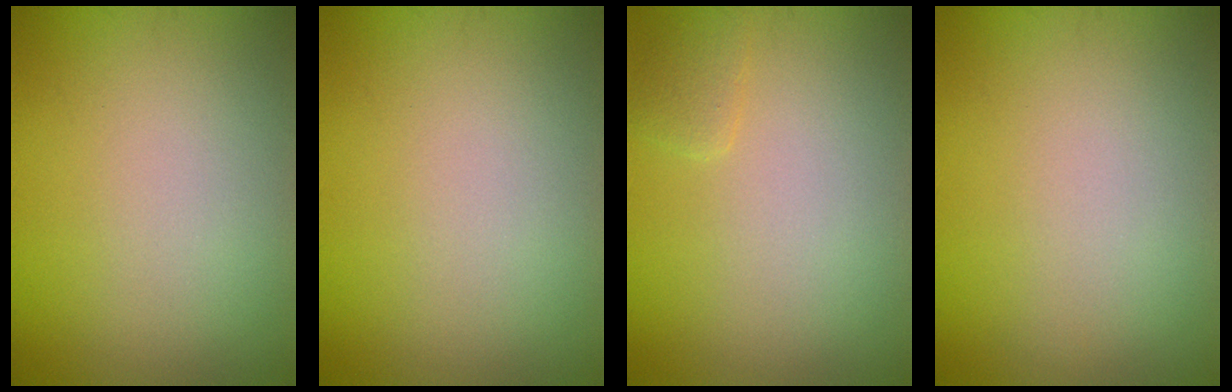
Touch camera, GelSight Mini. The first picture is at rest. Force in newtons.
{"total": 0.0}
{"total": 1.0, "press": 1.0, "slide": 0.1}
{"total": 0.0}